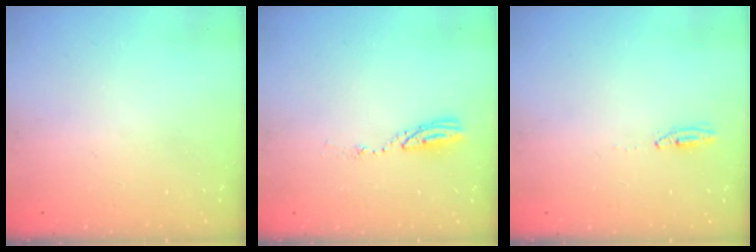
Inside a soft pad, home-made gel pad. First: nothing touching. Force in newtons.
{"total": 5.0, "press": 5.0, "slide": 0.4}
{"total": 3.0, "press": 2.8, "slide": 1.1}